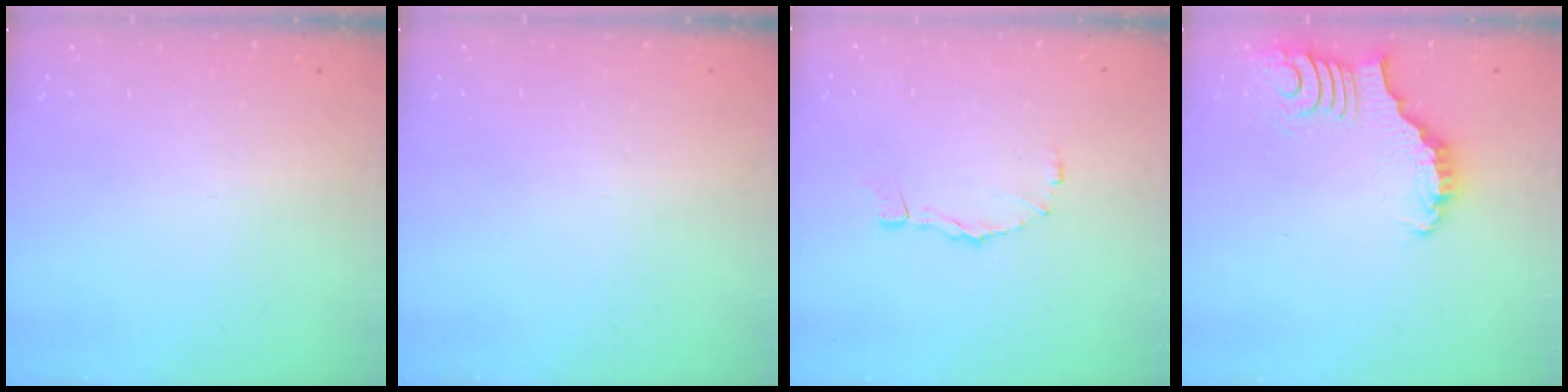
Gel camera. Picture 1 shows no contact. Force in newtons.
{"total": 0.0}
{"total": 6.4, "press": 6.4, "slide": 0.7}
{"total": 3.5, "press": 3.5, "slide": 0.5}